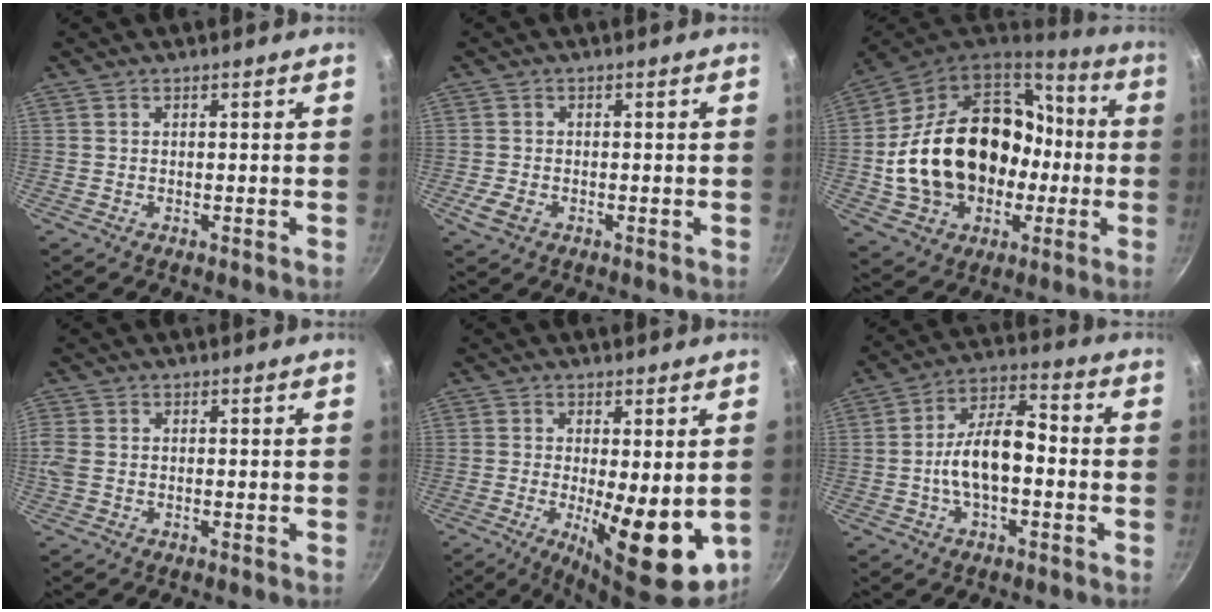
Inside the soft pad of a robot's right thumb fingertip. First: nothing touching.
{"total": 3.4, "force": [-1.2, 2.3, 2.2], "torque": [-0.044, 0.002, -0.022]}
{"total": 28.6, "force": [-2.0, 21.3, 19.0], "torque": [-0.308, 0.060, -0.007]}
{"total": 2.7, "force": [-0.5, 1.9, 1.9], "torque": [-0.052, 0.001, -0.012]}
{"total": 13.8, "force": [-2.3, 4.8, 12.8], "torque": [-0.168, -0.011, -0.021]}
{"total": 11.4, "force": [-1.9, 5.7, 9.7], "torque": [-0.154, 0.045, -0.045]}